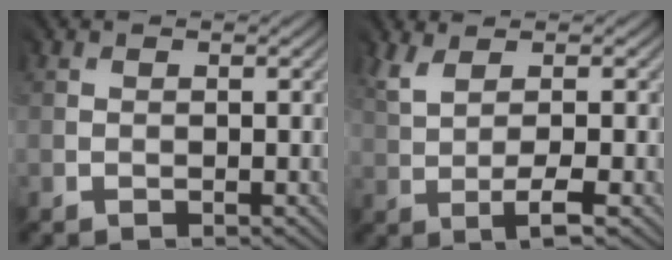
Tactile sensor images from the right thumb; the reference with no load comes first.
{"total": 3.8, "force": [1.0, 0.5, 3.7], "torque": [-0.083, 0.003, 0.020]}